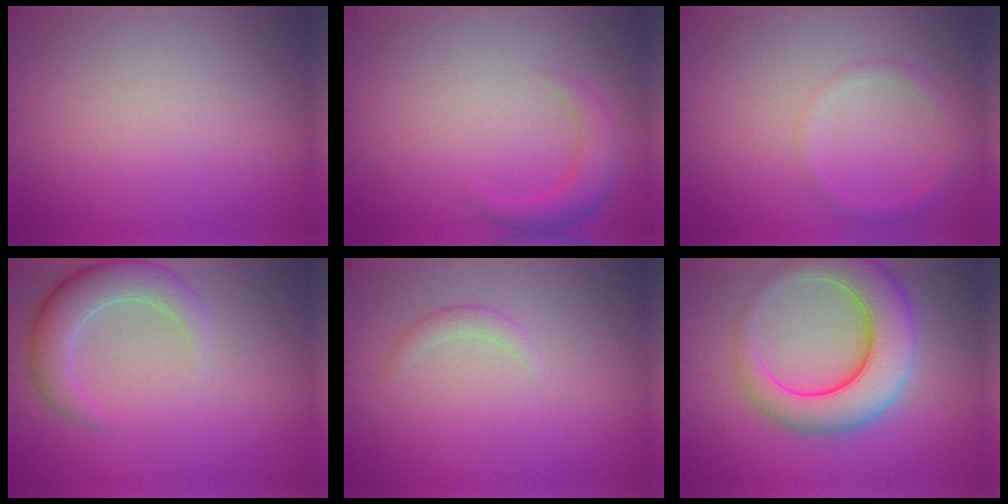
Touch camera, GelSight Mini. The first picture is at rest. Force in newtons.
{"total": 2.7, "press": 2.6, "slide": 0.3}
{"total": 1.7, "press": 1.7, "slide": 0.1}
{"total": 4.7, "press": 4.7, "slide": 0.4}
{"total": 1.1, "press": 1.1, "slide": 0.0}
{"total": 8.4, "press": 8.4, "slide": 0.2}